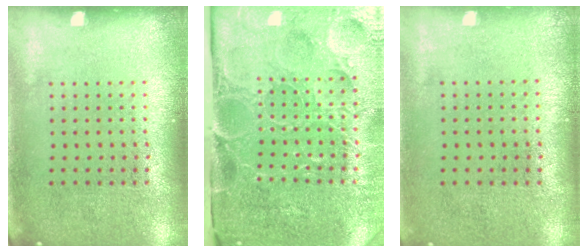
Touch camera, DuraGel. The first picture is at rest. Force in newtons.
{"total": 5.2, "press": 4.2, "slide": 3.0}
{"total": 0.0}